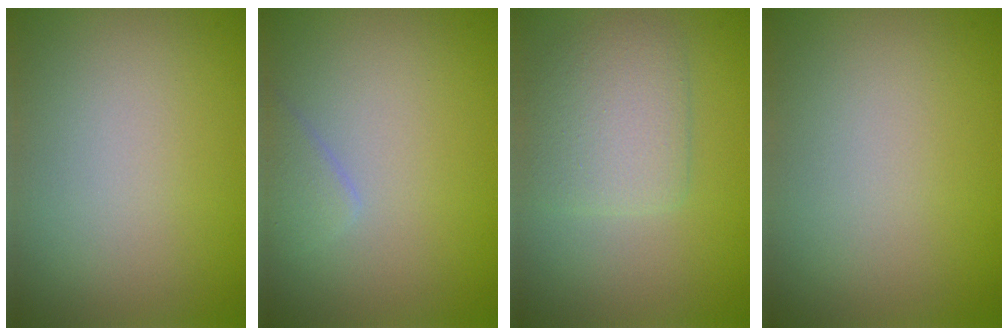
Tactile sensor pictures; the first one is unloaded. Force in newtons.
{"total": 1.3, "press": 1.3, "slide": 0.1}
{"total": 3.4, "press": 3.4, "slide": 0.1}
{"total": 0.0}